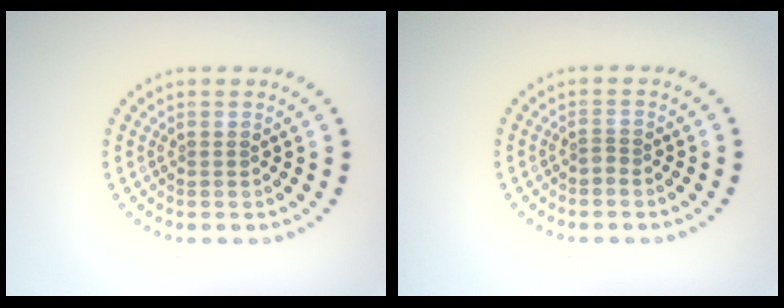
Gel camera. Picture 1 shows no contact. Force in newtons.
{"total": 0.6, "press": 0.3, "slide": 0.5}